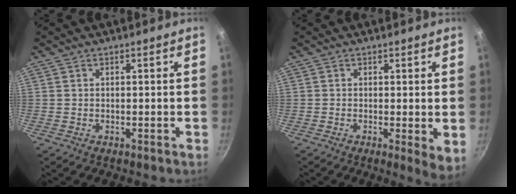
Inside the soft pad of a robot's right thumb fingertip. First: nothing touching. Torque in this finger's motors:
{"motor_torque": [-0.14, 0.35, -0.30, -0.09, -0.03]}